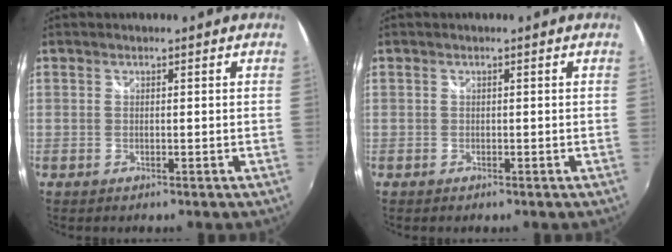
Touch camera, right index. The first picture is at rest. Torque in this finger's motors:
{"motor_torque": [-0.34, -0.16, -0.06, -0.04]}